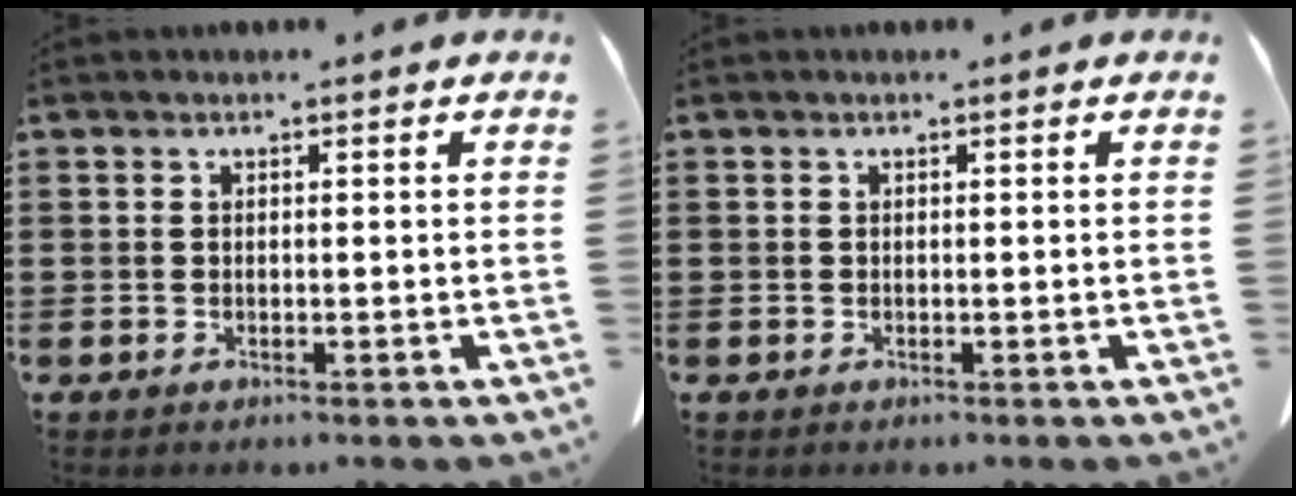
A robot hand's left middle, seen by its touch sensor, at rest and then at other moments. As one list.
[{"total": 0.0}]